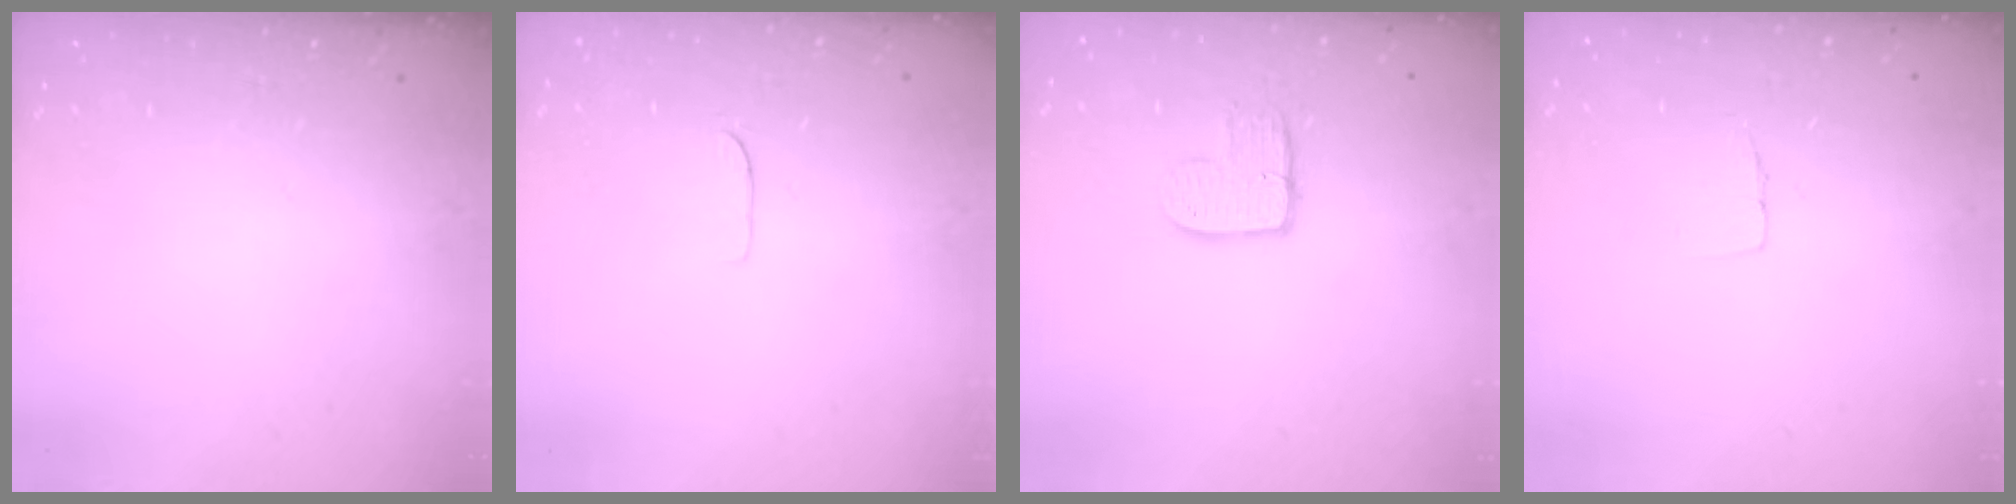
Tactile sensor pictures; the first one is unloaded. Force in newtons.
{"total": 3.6, "press": 3.6, "slide": 0.2}
{"total": 9.7, "press": 9.6, "slide": 0.7}
{"total": 3.9, "press": 3.9, "slide": 0.3}